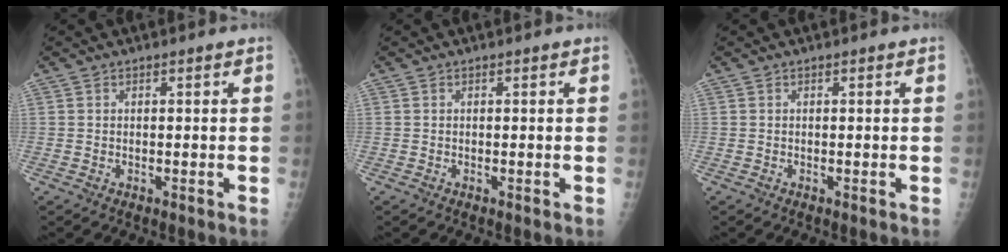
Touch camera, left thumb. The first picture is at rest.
{"total": 0.0}
{"total": 0.0}